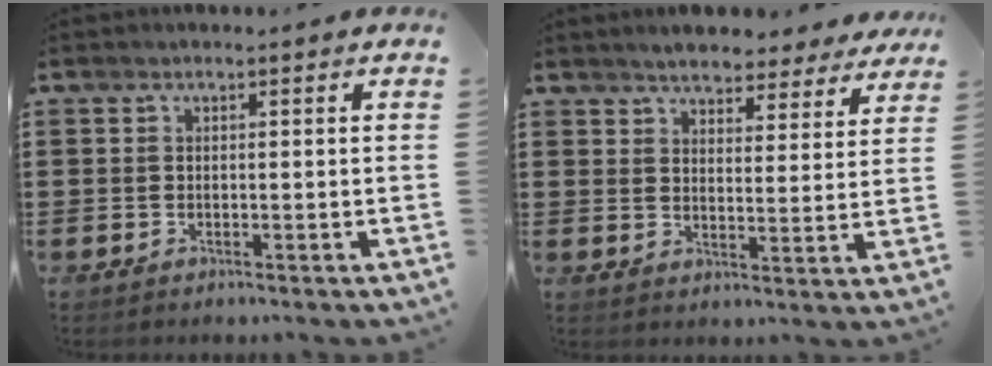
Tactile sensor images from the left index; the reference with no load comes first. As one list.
[{"total": 4.6, "force": [4.5, 0.8, 0.6], "torque": [-0.031, -0.015, 0.082]}]